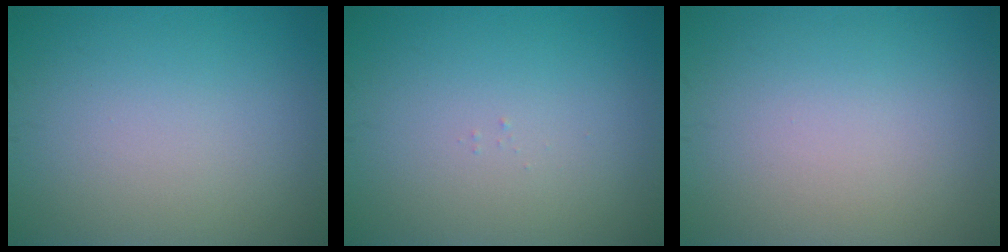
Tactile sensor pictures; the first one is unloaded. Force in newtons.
{"total": 0.0}
{"total": 0.0}